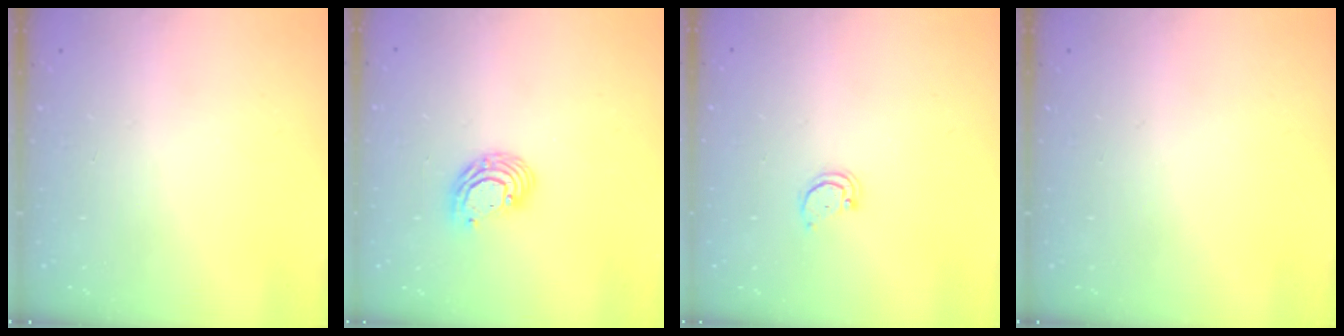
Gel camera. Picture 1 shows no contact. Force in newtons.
{"total": 7.8, "press": 7.7, "slide": 1.2}
{"total": 2.1, "press": 2.1, "slide": 0.2}
{"total": 0.0}